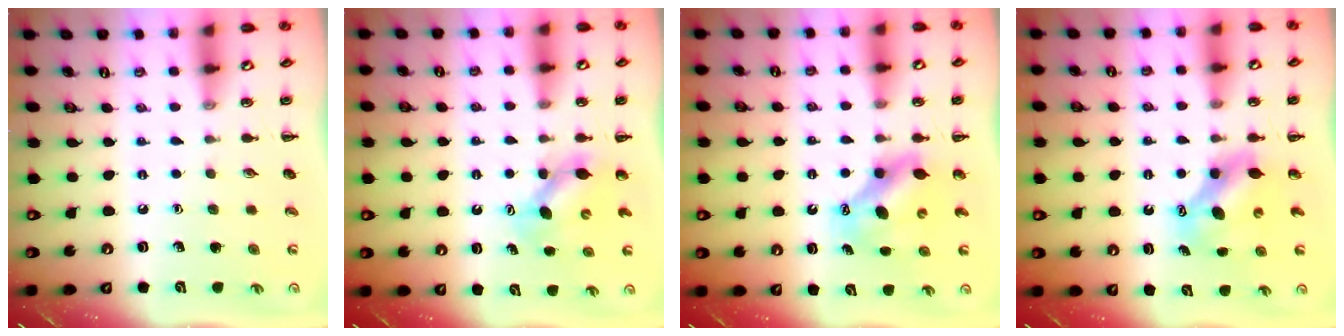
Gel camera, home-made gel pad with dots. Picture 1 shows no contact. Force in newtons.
{"total": 5.8, "press": 5.8, "slide": 0.6}
{"total": 7.1, "press": 6.9, "slide": 1.5}
{"total": 7.1, "press": 7.0, "slide": 0.9}